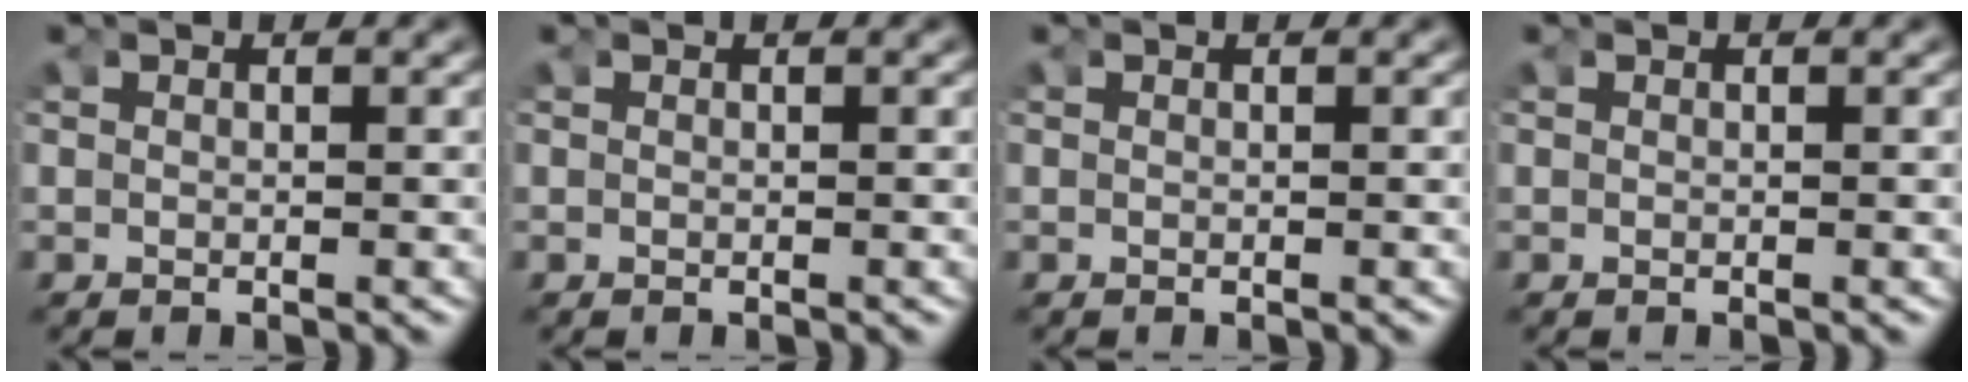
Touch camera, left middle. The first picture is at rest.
{"total": 0.0}
{"total": 0.0}
{"total": 0.0}